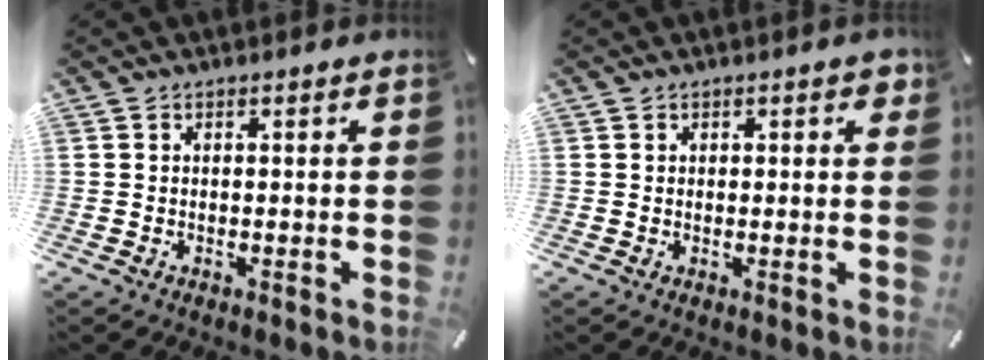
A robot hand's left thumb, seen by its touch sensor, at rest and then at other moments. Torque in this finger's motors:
{"motor_torque": [0.49, 0.27, -0.15, -0.18, 0.00]}